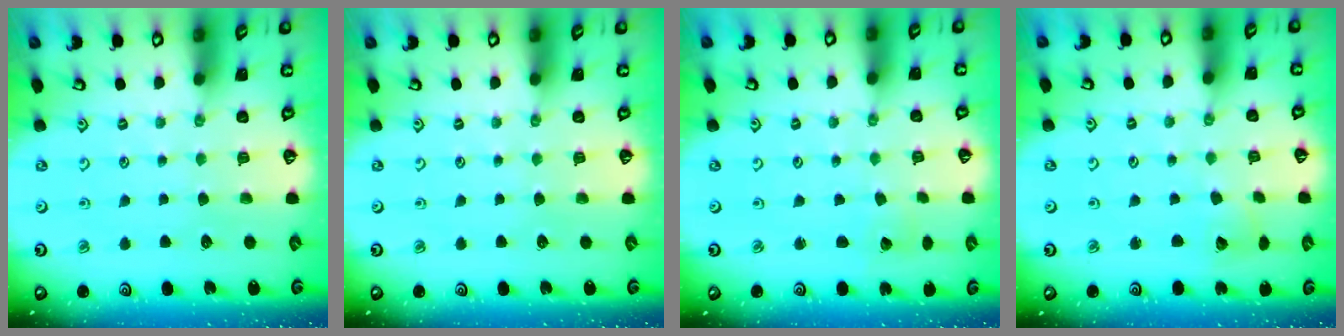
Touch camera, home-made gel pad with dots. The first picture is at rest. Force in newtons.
{"total": 0.0}
{"total": 1.6, "press": 1.6, "slide": 0.1}
{"total": 2.8, "press": 2.8, "slide": 0.4}